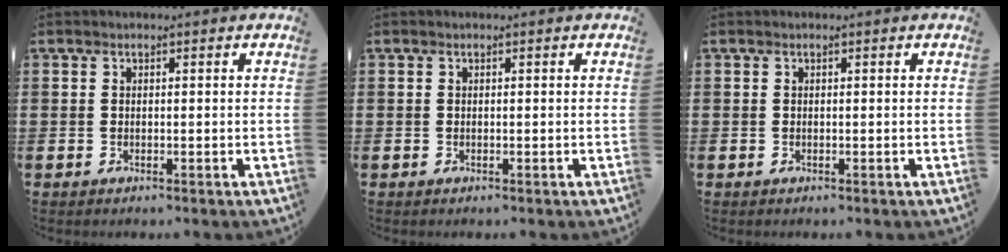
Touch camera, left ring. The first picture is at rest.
{"total": 0.0}
{"total": 0.0}